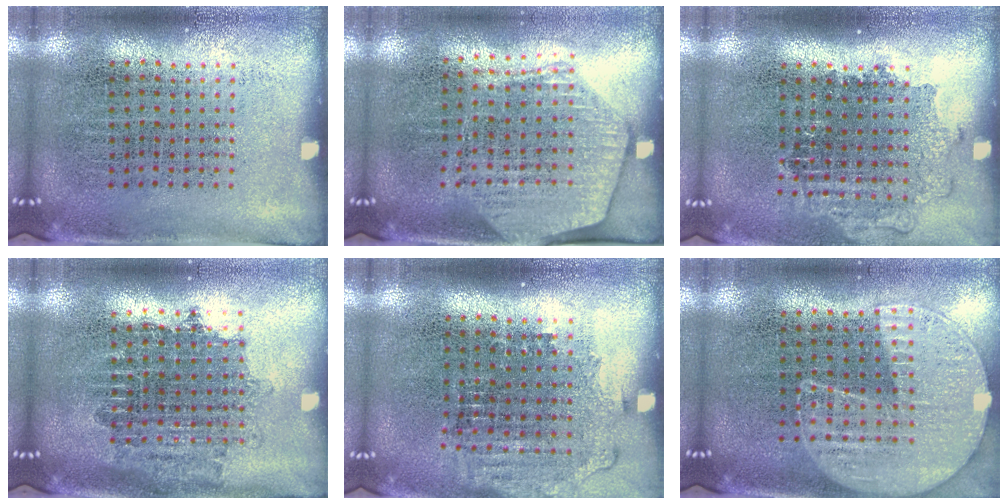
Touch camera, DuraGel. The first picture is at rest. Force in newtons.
{"total": 1.8, "press": 1.6, "slide": 0.7}
{"total": 1.3, "press": 1.1, "slide": 0.6}
{"total": 1.6, "press": 1.3, "slide": 0.9}
{"total": 1.4, "press": 1.2, "slide": 0.6}
{"total": 1.1, "press": 1.1, "slide": 0.4}